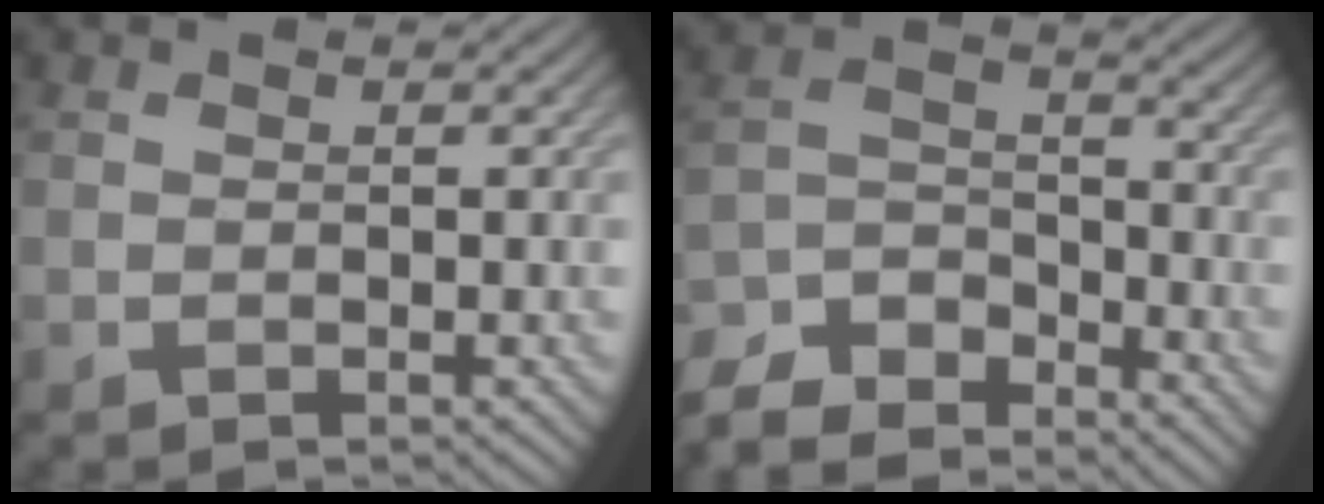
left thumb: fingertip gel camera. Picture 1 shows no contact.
{"total": 9.1, "force": [-8.1, 3.1, 3.0], "torque": [-0.078, -0.006, -0.159]}